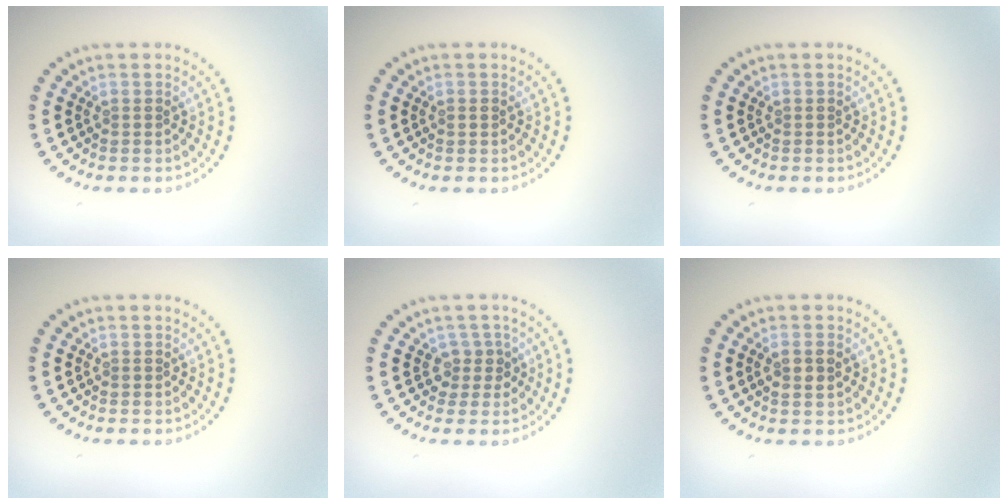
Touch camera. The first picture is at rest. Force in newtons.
{"total": 0.8, "press": 0.7, "slide": 0.2}
{"total": 0.0}
{"total": 0.0}
{"total": 1.9, "press": 1.4, "slide": 1.3}
{"total": 1.7, "press": 1.7, "slide": 0.4}